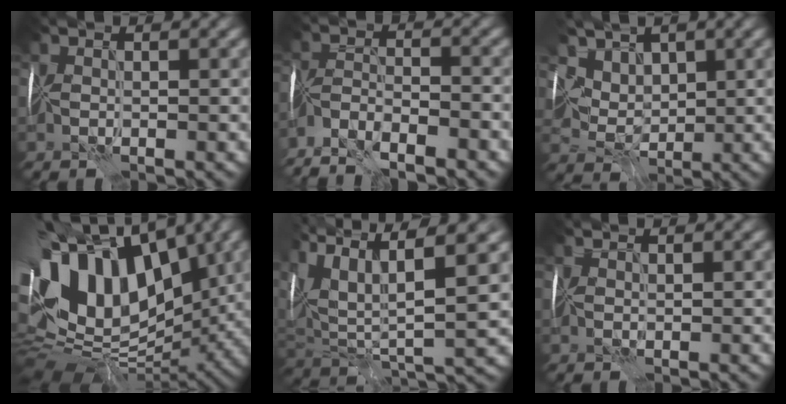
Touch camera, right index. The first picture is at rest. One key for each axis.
{"total": 6.5, "fx": -5.3, "fy": 2.2, "fz": 3.1, "tx": -0.054, "ty": -0.004, "tz": -0.100}
{"total": 5.2, "fx": 3.1, "fy": 3.7, "fz": 1.8, "tx": -0.051, "ty": -0.014, "tz": 0.066}
{"total": 17.2, "fx": 3.0, "fy": 10.9, "fz": 12.9, "tx": -0.233, "ty": 0.015, "tz": 0.060}
{"total": 13.8, "fx": 6.8, "fy": 4.9, "fz": 10.9, "tx": -0.237, "ty": 0.031, "tz": 0.128}
{"total": 1.1, "fx": 1.0, "fy": 0.4, "fz": 0.3, "tx": -0.007, "ty": 0.009, "tz": 0.018}